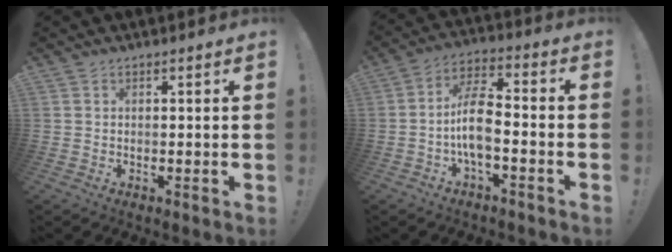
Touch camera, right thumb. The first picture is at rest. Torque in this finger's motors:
{"motor_torque": [1.59, 1.45, 1.29, -0.64, 0.36]}